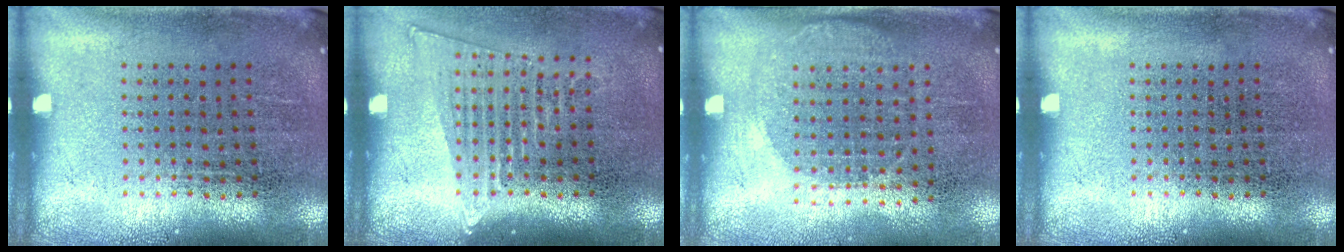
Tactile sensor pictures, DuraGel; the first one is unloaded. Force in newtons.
{"total": 1.4, "press": 1.2, "slide": 0.7}
{"total": 1.1, "press": 1.0, "slide": 0.5}
{"total": 0.0}